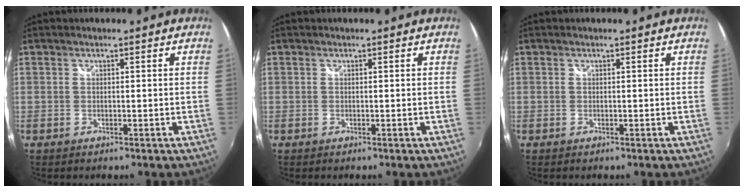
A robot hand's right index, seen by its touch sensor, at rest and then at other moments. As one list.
[{"total": 0.0}, {"total": 0.0}]